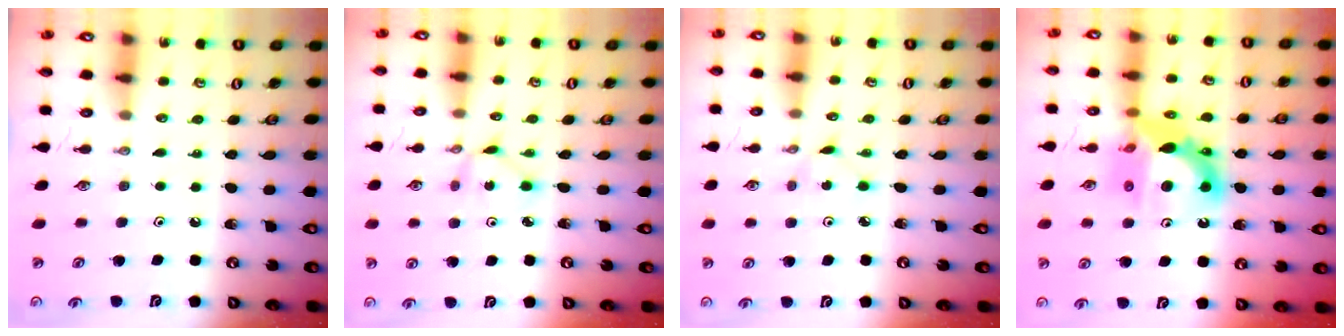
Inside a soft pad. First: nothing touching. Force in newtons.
{"total": 1.6, "press": 1.6, "slide": 0.2}
{"total": 1.5, "press": 1.4, "slide": 0.2}
{"total": 13.0, "press": 12.7, "slide": 2.6}